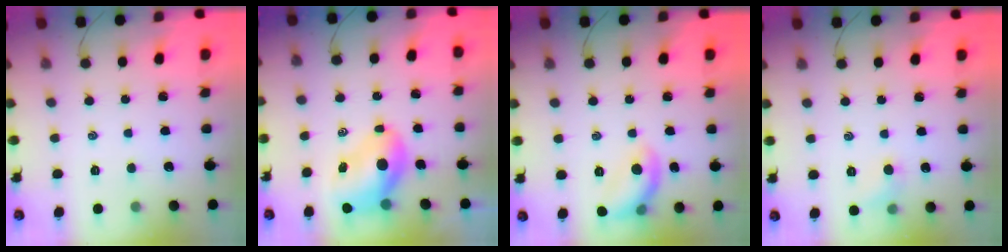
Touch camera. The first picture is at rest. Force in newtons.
{"total": 8.2, "press": 7.8, "slide": 2.4}
{"total": 9.5, "press": 9.4, "slide": 1.3}
{"total": 5.1, "press": 4.9, "slide": 1.4}